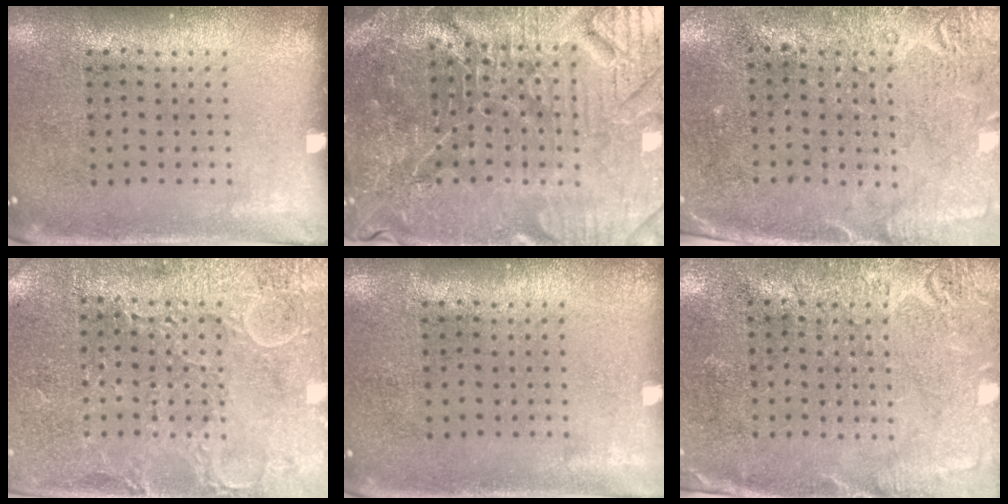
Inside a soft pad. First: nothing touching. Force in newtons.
{"total": 6.0, "press": 5.5, "slide": 2.3}
{"total": 2.7, "press": 2.3, "slide": 1.5}
{"total": 2.9, "press": 2.9, "slide": 0.4}
{"total": 0.0}
{"total": 2.7, "press": 2.4, "slide": 1.1}